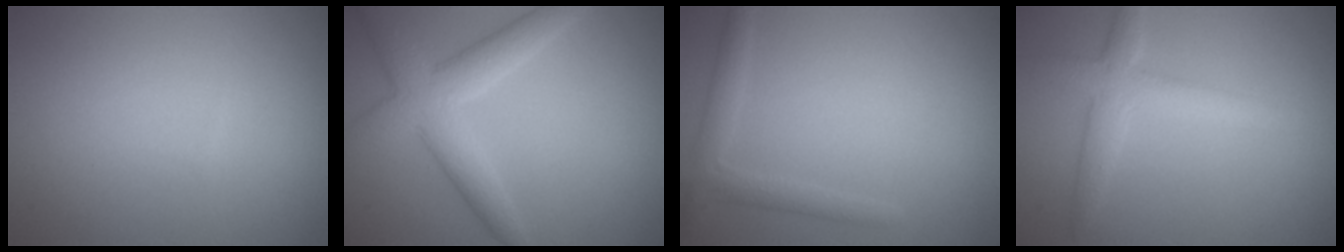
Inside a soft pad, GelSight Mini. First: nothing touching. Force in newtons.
{"total": 4.8, "press": 4.8, "slide": 0.3}
{"total": 2.0, "press": 2.0, "slide": 0.1}
{"total": 3.6, "press": 3.6, "slide": 0.3}